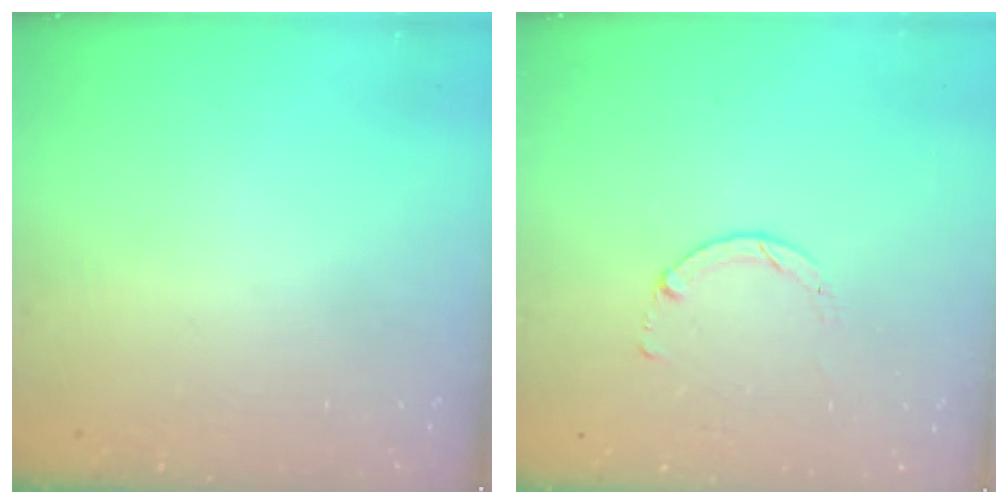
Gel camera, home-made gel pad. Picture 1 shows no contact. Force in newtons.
{"total": 1.4, "press": 1.4, "slide": 0.2}